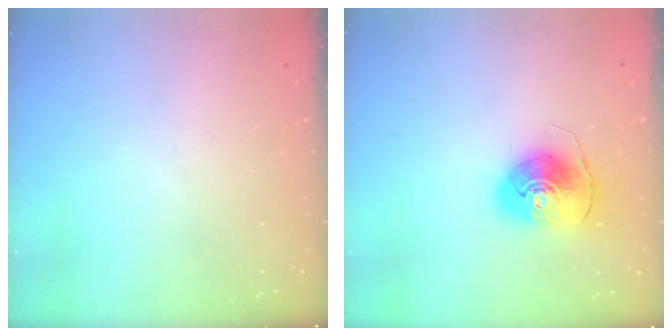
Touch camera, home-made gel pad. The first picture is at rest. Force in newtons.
{"total": 10.2, "press": 10.1, "slide": 1.1}